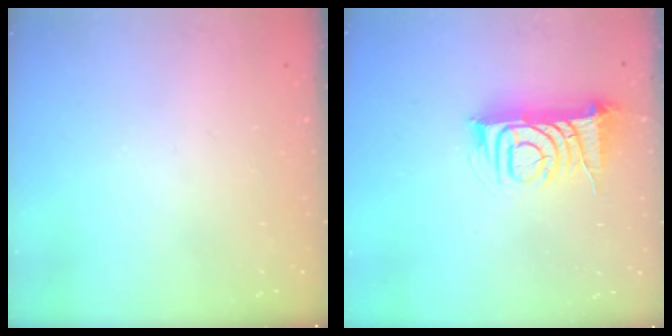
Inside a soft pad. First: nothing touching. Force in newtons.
{"total": 10.2, "press": 10.1, "slide": 1.4}